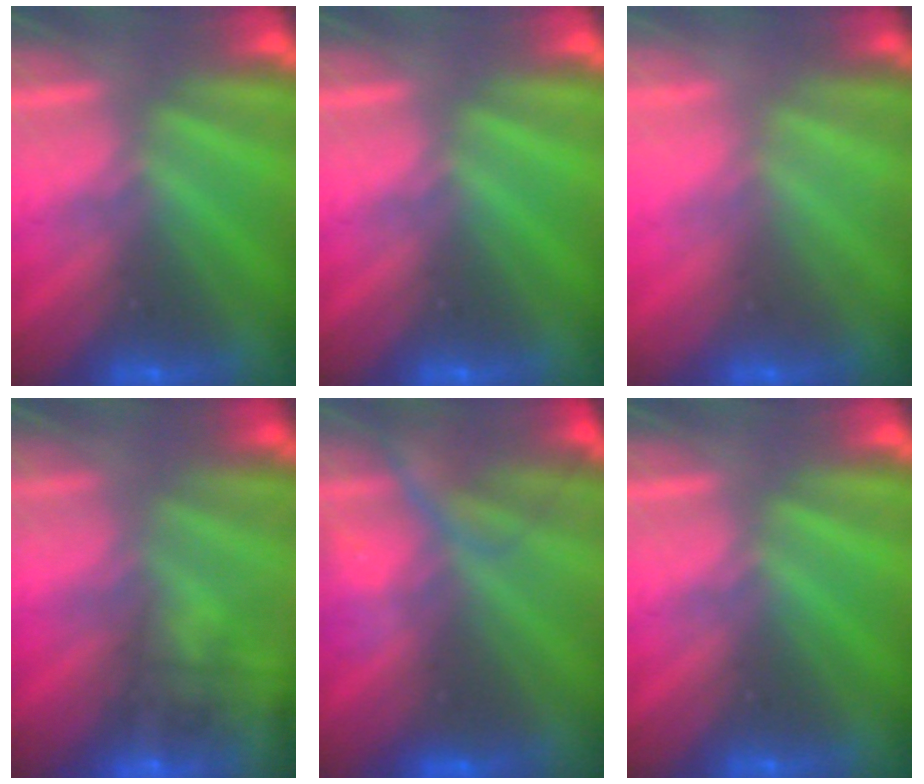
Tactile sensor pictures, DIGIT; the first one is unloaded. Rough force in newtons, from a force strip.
{"total": 0.0}
{"total": 2.0}
{"total": 4.8}
{"total": 7.5}
{"total": 0.0}